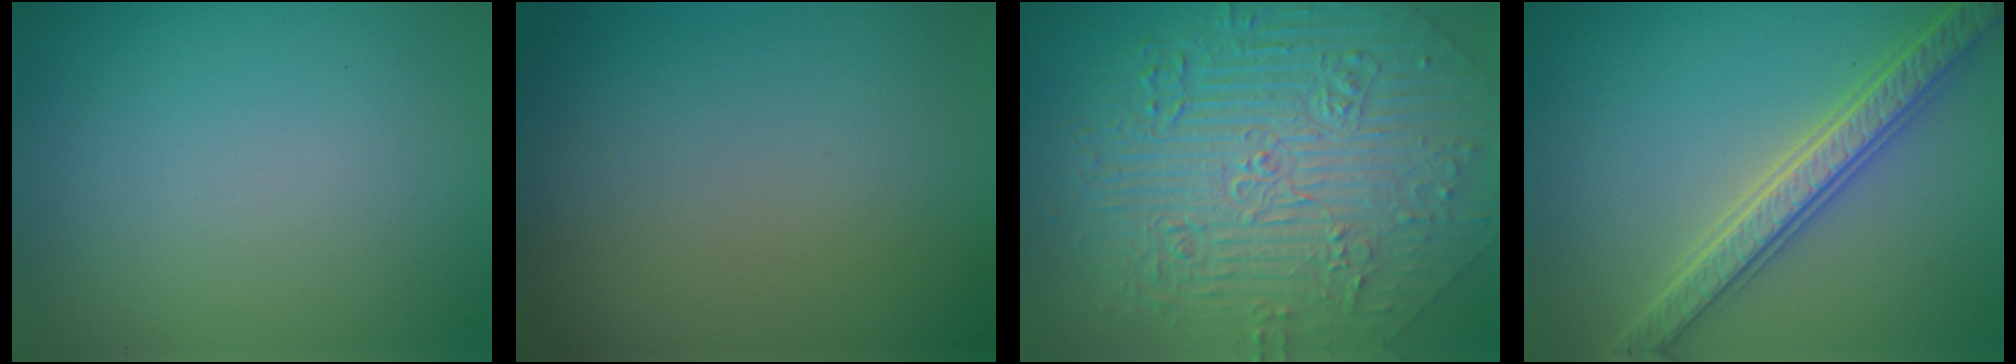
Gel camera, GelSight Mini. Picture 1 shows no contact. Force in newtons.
{"total": 0.0}
{"total": 11.2, "press": 7.5, "slide": 8.2}
{"total": 5.5, "press": 5.4, "slide": 1.1}